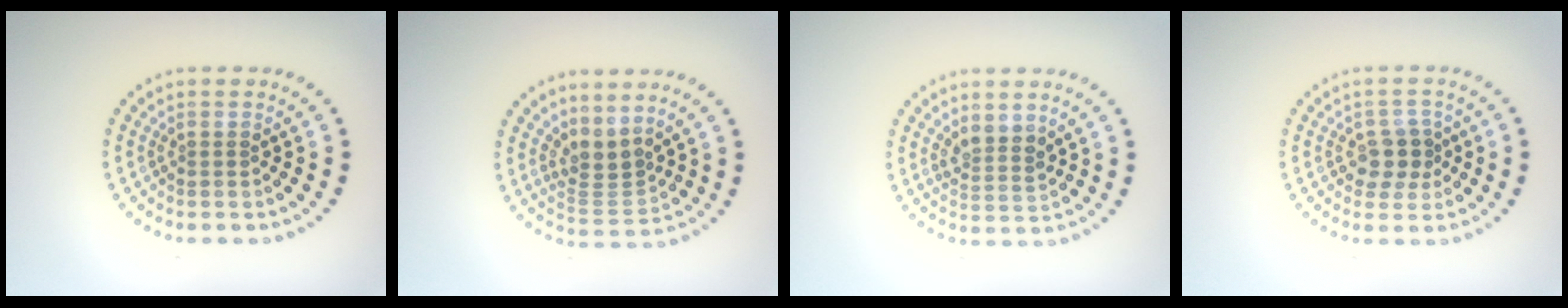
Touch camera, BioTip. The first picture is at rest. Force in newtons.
{"total": 2.8, "press": 1.9, "slide": 2.1}
{"total": 2.2, "press": 1.8, "slide": 1.3}
{"total": 2.9, "press": 2.7, "slide": 1.1}